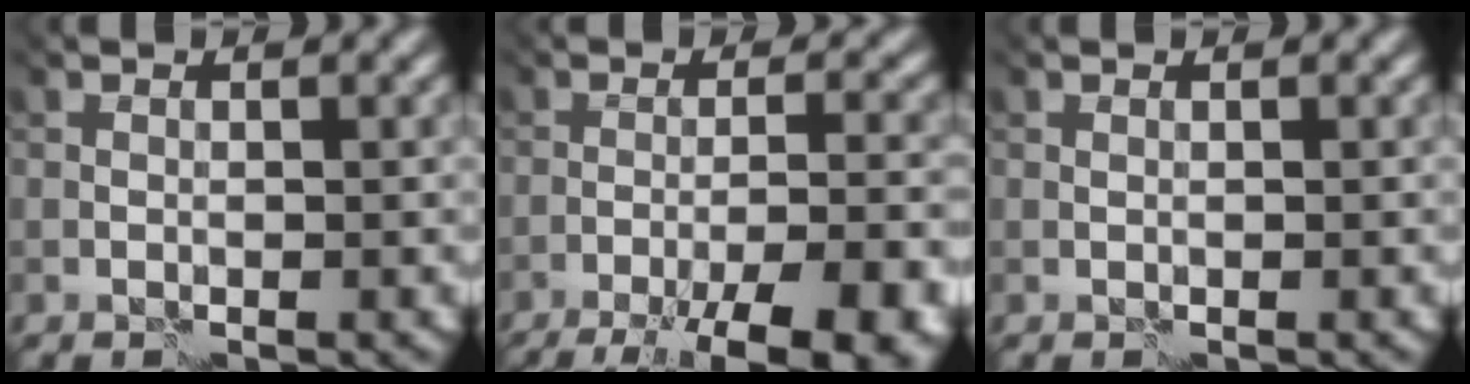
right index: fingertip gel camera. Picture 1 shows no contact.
{"total": 12.3, "force": [-8.9, 2.7, 8.1], "torque": [-0.076, -0.003, -0.096]}
{"total": 0.5, "force": [0.5, 0.0, 0.2], "torque": [-0.002, -0.002, 0.009]}